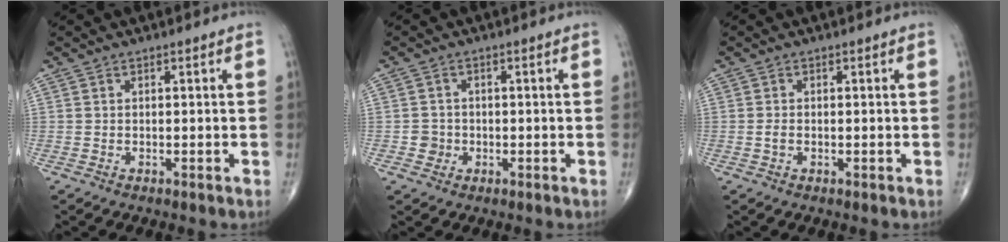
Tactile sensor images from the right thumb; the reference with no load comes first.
{"total": 2.2, "force": [-0.5, 2.1, 0.3], "torque": [0.008, 0.008, -0.009]}
{"total": 0.8, "force": [-0.1, 0.5, 0.7], "torque": [-0.017, 0.001, -0.002]}